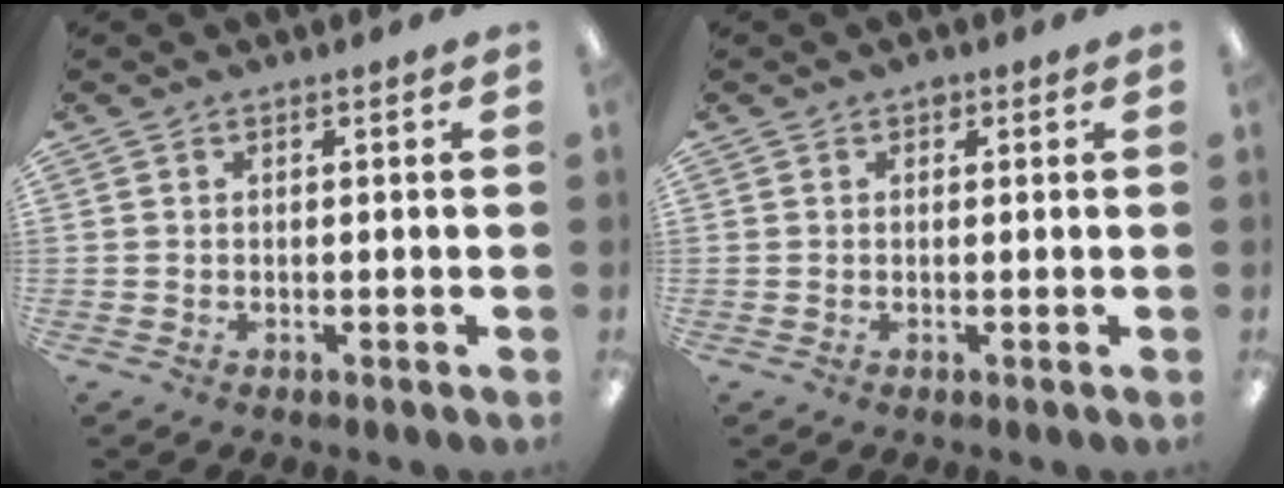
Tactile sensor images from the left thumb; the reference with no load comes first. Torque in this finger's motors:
{"motor_torque": [0.13, -0.12, 0.23, 0.27, 0.00]}